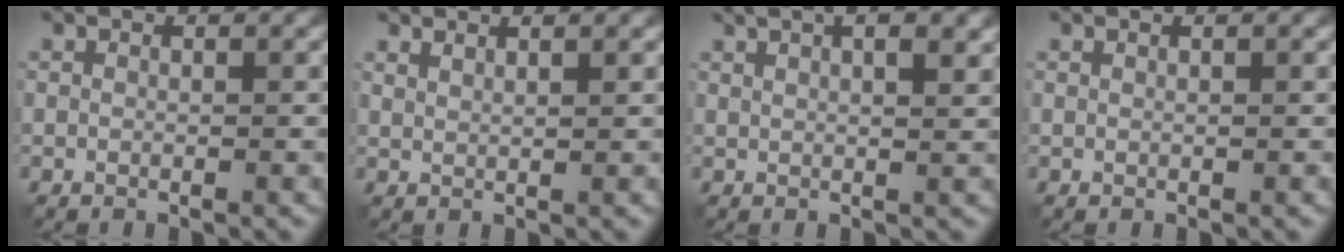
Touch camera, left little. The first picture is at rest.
{"total": 1.9, "force": [1.4, 0.5, 1.1], "torque": [-0.009, 0.003, 0.015]}
{"total": 7.7, "force": [4.2, 3.5, 5.5], "torque": [-0.064, 0.036, 0.041]}
{"total": 0.0}